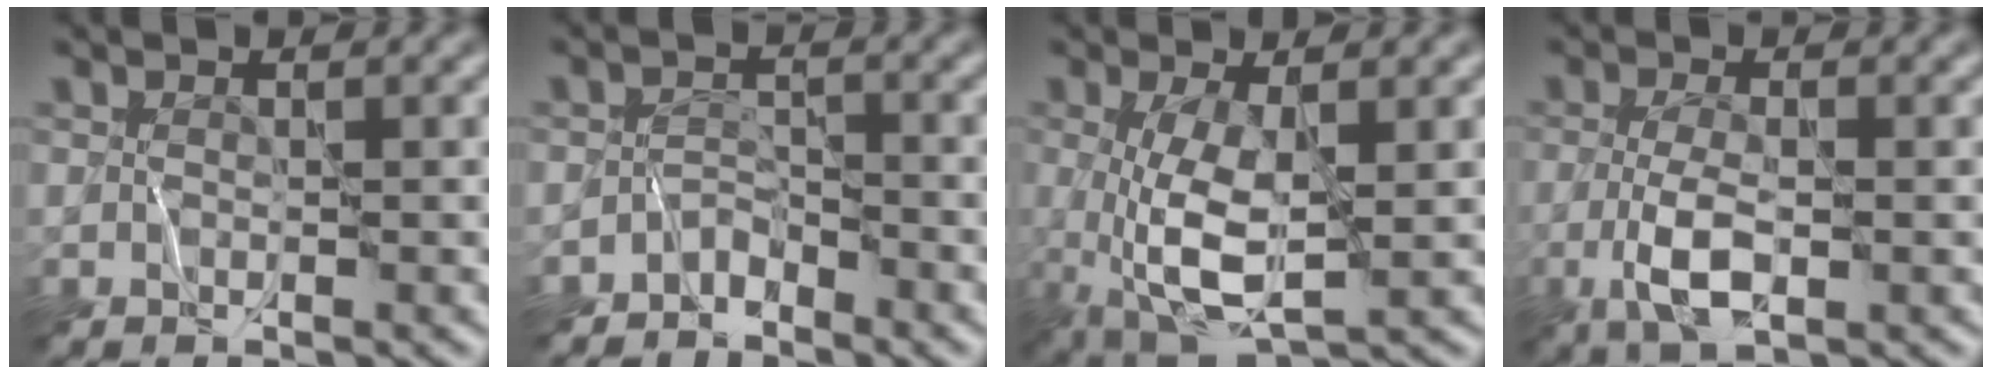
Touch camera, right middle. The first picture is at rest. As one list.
[{"total": 2.0, "force": [-1.8, 0.9, 0.2], "torque": [0.005, 0.010, -0.040]}, {"total": 5.6, "force": [0.1, 1.8, 5.3], "torque": [-0.123, -0.011, 0.003]}, {"total": 4.1, "force": [-1.2, 1.5, 3.7], "torque": [-0.078, -0.005, -0.026]}]